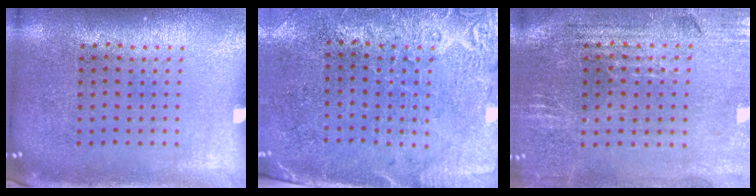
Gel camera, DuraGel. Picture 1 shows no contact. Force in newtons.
{"total": 2.7, "press": 2.4, "slide": 1.3}
{"total": 1.3, "press": 1.3, "slide": 0.3}